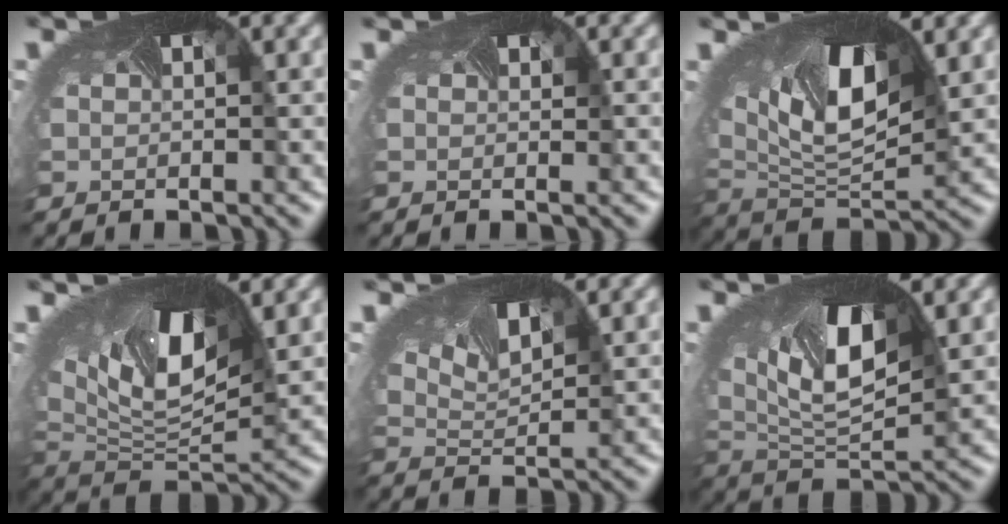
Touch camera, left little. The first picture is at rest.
{"total": 0.0}
{"total": 10.8, "force": [3.1, 5.1, 9.0], "torque": [-0.167, -0.015, 0.055]}
{"total": 11.4, "force": [3.8, 5.3, 9.3], "torque": [-0.175, -0.007, 0.063]}
{"total": 5.6, "force": [3.7, 2.4, 3.4], "torque": [-0.081, 0.006, 0.069]}
{"total": 9.8, "force": [2.8, 4.6, 8.2], "torque": [-0.153, -0.014, 0.047]}